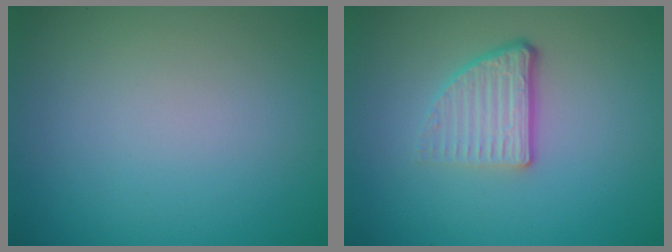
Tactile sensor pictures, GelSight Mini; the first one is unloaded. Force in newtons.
{"total": 3.8, "press": 2.4, "slide": 2.9}